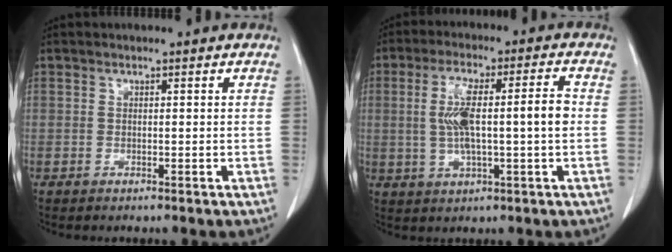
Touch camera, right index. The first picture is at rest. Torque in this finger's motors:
{"motor_torque": [1.42, 0.03, 0.53, 0.19]}